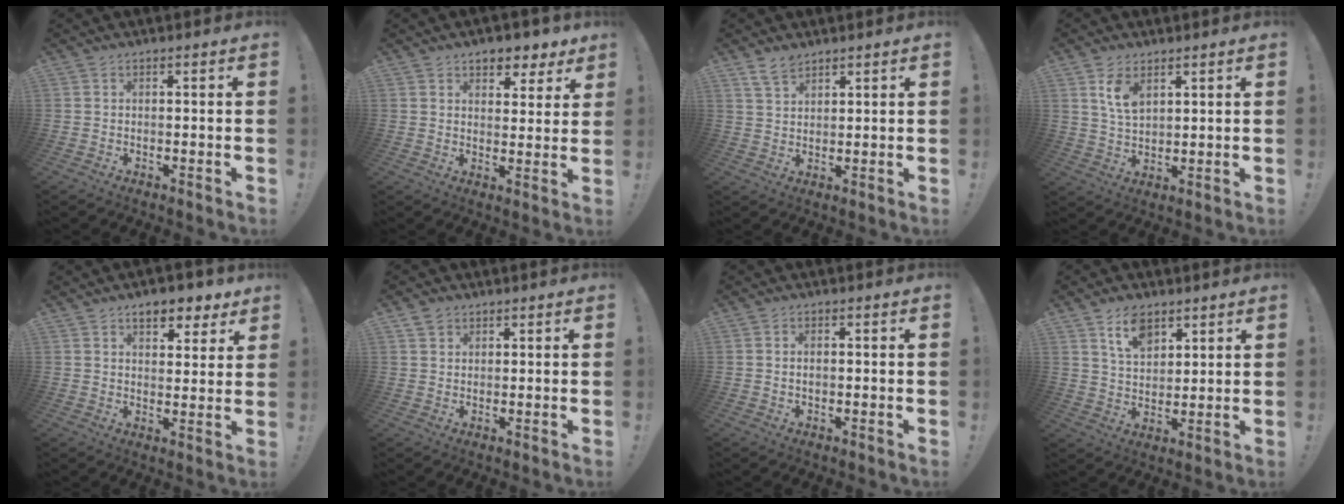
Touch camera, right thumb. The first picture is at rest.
{"total": 6.8, "force": [5.1, 3.9, 2.3], "torque": [-0.019, -0.038, 0.092]}
{"total": 5.0, "force": [3.9, 2.4, 2.0], "torque": [-0.034, -0.018, 0.073]}
{"total": 7.2, "force": [3.9, 4.0, 4.5], "torque": [-0.075, -0.016, 0.071]}
{"total": 8.0, "force": [5.5, 3.8, 4.4], "torque": [-0.053, -0.028, 0.097]}
{"total": 2.7, "force": [2.0, 1.7, 0.5], "torque": [-0.006, -0.008, 0.037]}
{"total": 1.1, "force": [0.2, 0.7, 0.8], "torque": [-0.018, 0.004, 0.003]}
{"total": 9.1, "force": [5.8, 5.0, 4.9], "torque": [-0.086, -0.021, 0.108]}